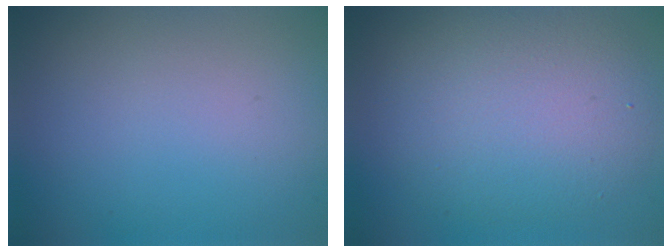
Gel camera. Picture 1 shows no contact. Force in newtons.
{"total": 6.6, "press": 6.6, "slide": 0.5}